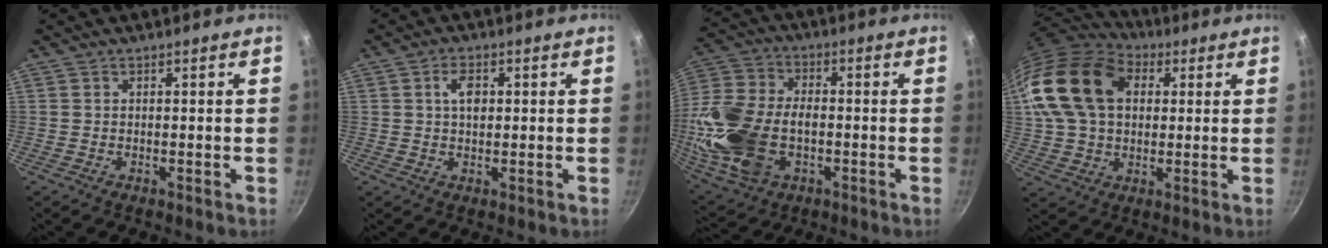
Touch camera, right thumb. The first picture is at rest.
{"total": 4.1, "force": [0.9, 2.5, 3.1], "torque": [-0.040, 0.003, 0.011]}
{"total": 20.0, "force": [-3.4, 13.0, 14.8], "torque": [-0.308, 0.020, -0.059]}
{"total": 19.9, "force": [4.9, 13.9, 13.3], "torque": [-0.237, 0.016, 0.082]}